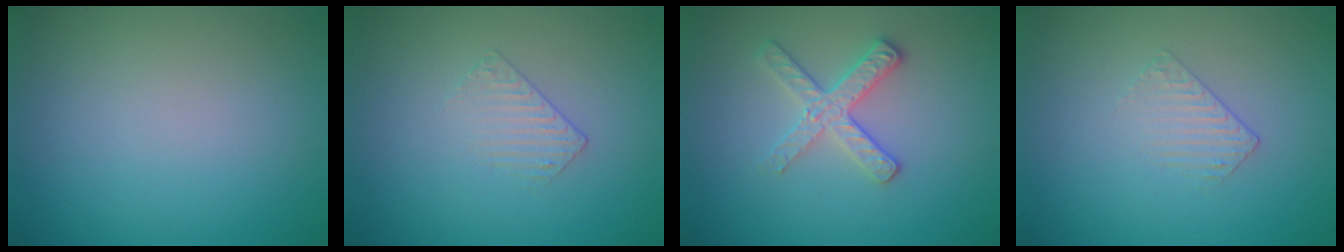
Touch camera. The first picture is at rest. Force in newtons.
{"total": 1.0, "press": 0.3, "slide": 1.0}
{"total": 2.8, "press": 2.6, "slide": 1.0}
{"total": 1.0, "press": 0.3, "slide": 1.0}